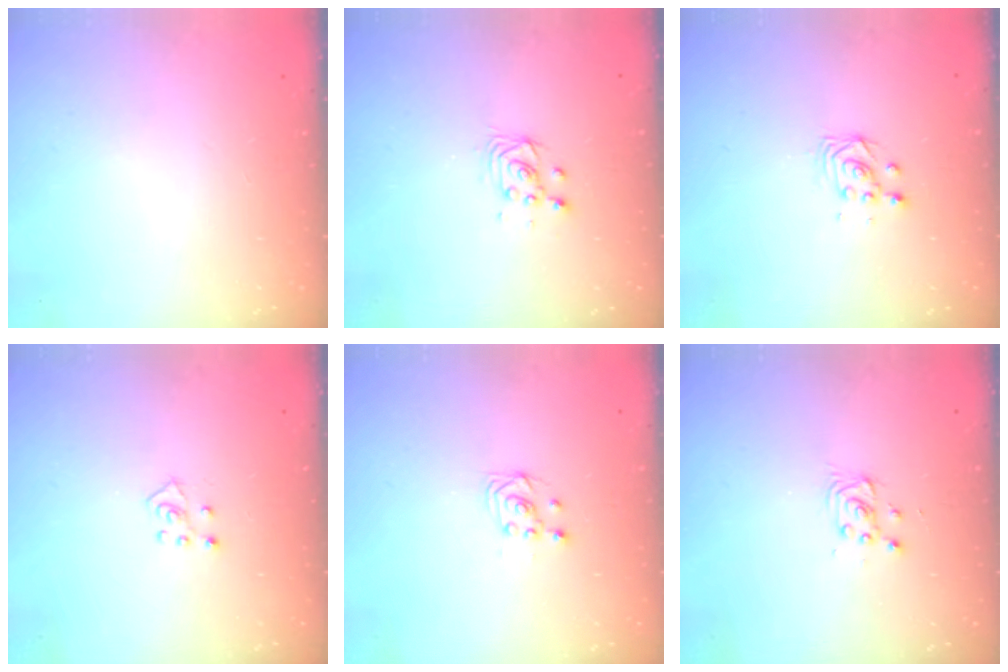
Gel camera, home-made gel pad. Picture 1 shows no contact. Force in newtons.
{"total": 3.3, "press": 3.3, "slide": 0.4}
{"total": 2.9, "press": 2.9, "slide": 0.1}
{"total": 4.5, "press": 4.5, "slide": 0.4}
{"total": 2.5, "press": 2.2, "slide": 1.2}
{"total": 2.8, "press": 2.8, "slide": 0.4}